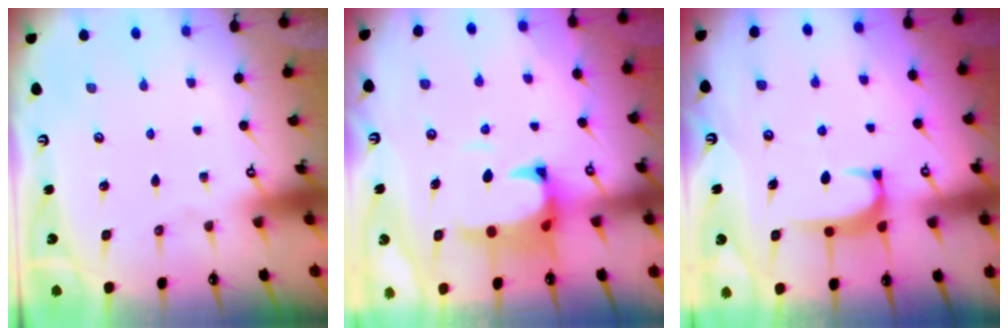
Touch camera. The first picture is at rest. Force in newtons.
{"total": 2.6, "press": 2.4, "slide": 1.1}
{"total": 1.6, "press": 1.6, "slide": 0.5}